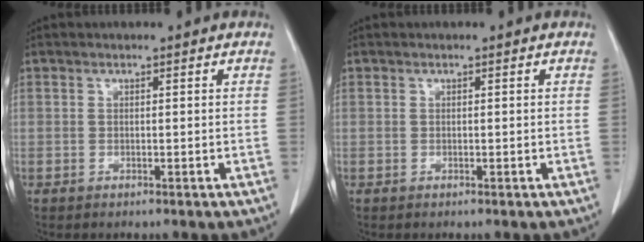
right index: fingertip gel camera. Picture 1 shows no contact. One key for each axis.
{"total": 0.0}